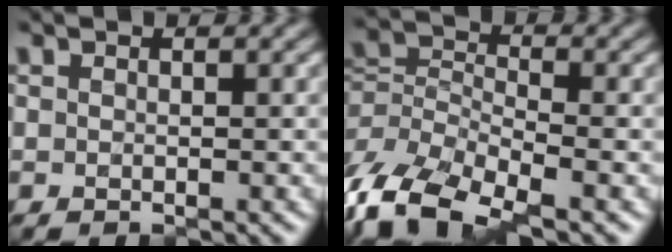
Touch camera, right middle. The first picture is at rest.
{"total": 8.4, "force": [-5.0, 3.6, 5.7], "torque": [-0.119, -0.008, -0.107]}